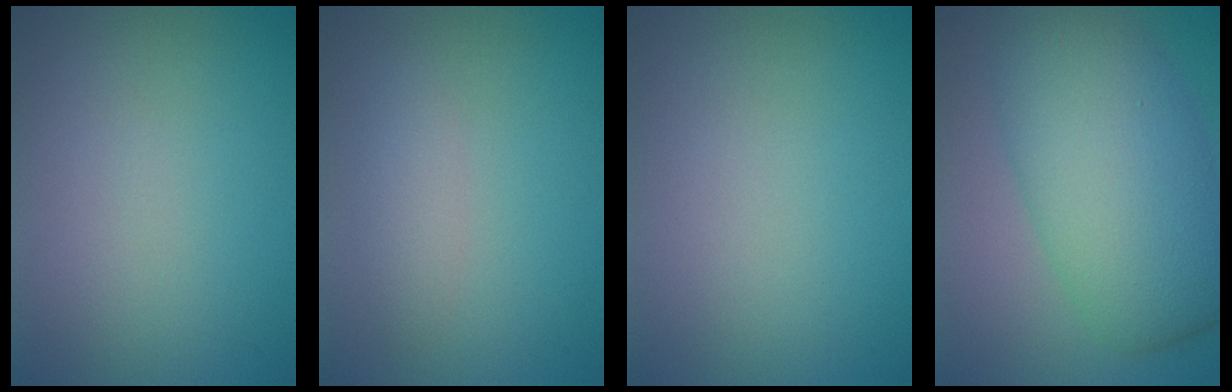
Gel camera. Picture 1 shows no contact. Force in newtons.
{"total": 1.5, "press": 1.5, "slide": 0.1}
{"total": 0.0}
{"total": 9.6, "press": 9.6, "slide": 0.2}